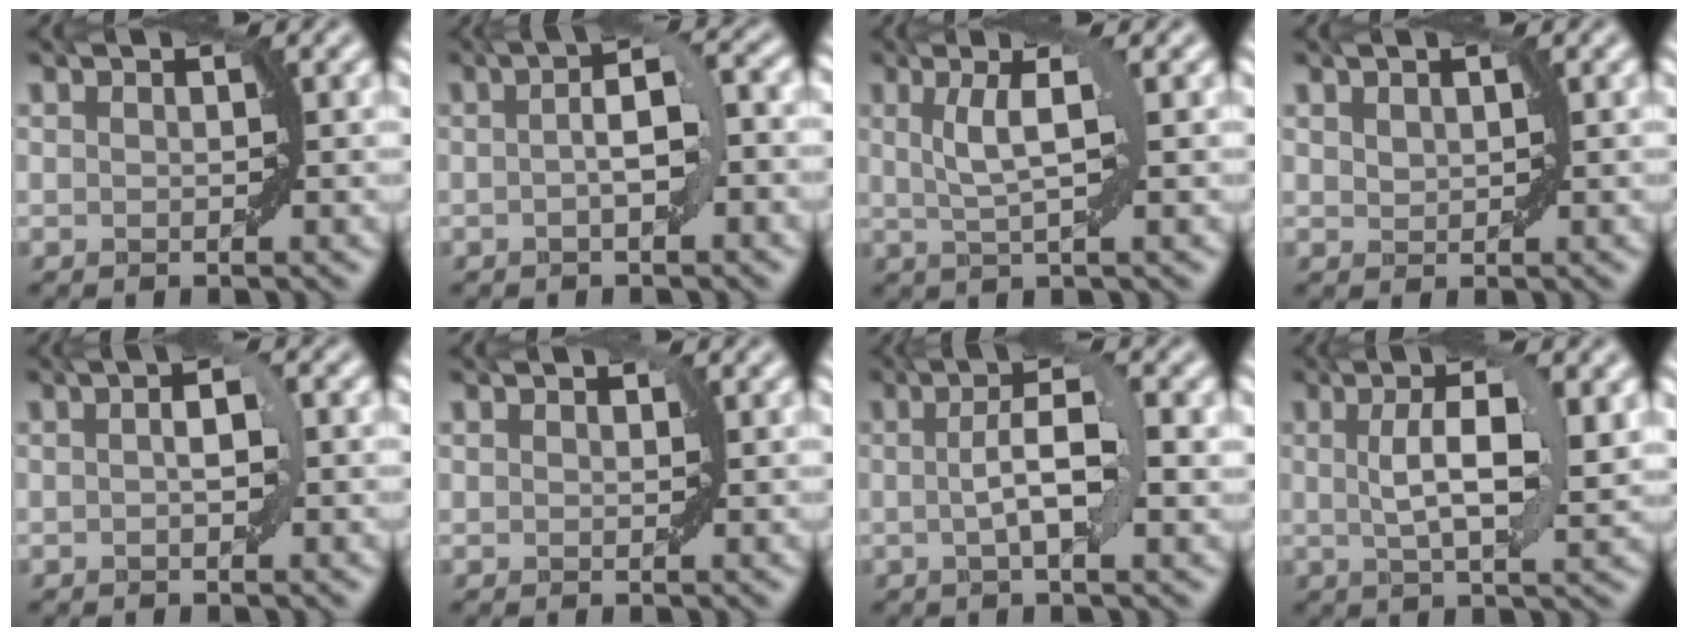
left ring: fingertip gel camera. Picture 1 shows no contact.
{"total": 4.4, "force": [-0.2, 1.2, 4.2], "torque": [-0.066, 0.009, -0.007]}
{"total": 3.8, "force": [1.0, 0.7, 3.6], "torque": [-0.064, 0.001, 0.019]}
{"total": 0.9, "force": [0.6, 0.5, 0.5], "torque": [-0.009, 0.001, 0.016]}
{"total": 2.2, "force": [0.1, 0.7, 2.0], "torque": [-0.028, 0.007, -0.001]}
{"total": 0.6, "force": [0.4, 0.4, 0.1], "torque": [0.002, 0.000, 0.006]}
{"total": 4.7, "force": [0.3, 1.1, 4.5], "torque": [-0.079, 0.007, 0.003]}
{"total": 6.2, "force": [1.2, 1.8, 5.8], "torque": [-0.093, 0.005, 0.019]}